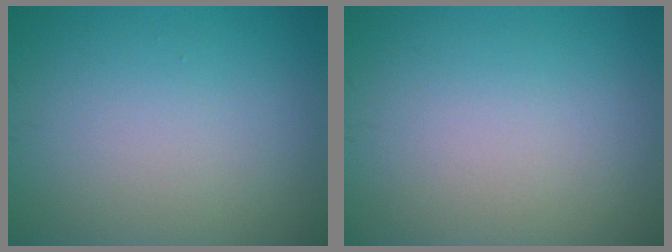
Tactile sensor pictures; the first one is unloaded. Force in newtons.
{"total": 0.0}